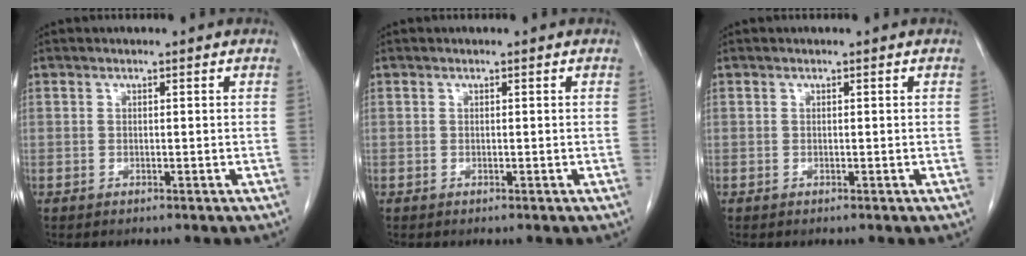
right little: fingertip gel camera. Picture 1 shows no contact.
{"total": 0.0}
{"total": 0.0}